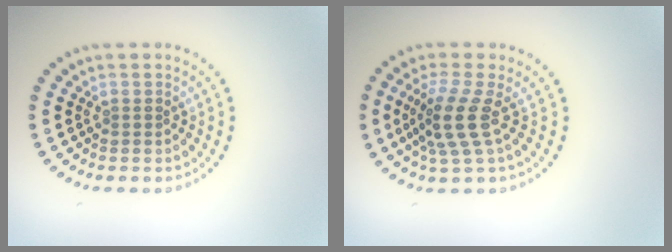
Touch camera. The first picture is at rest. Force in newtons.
{"total": 3.7, "press": 2.8, "slide": 2.5}